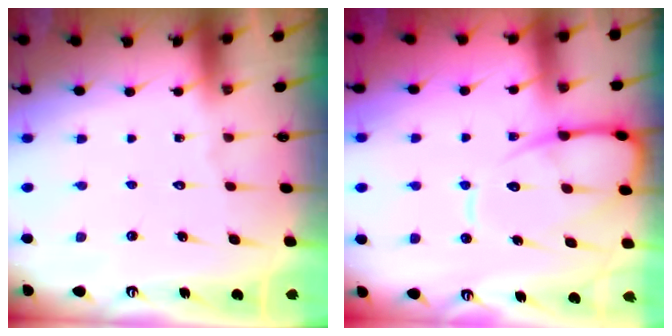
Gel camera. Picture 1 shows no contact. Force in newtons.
{"total": 11.7, "press": 11.6, "slide": 1.4}